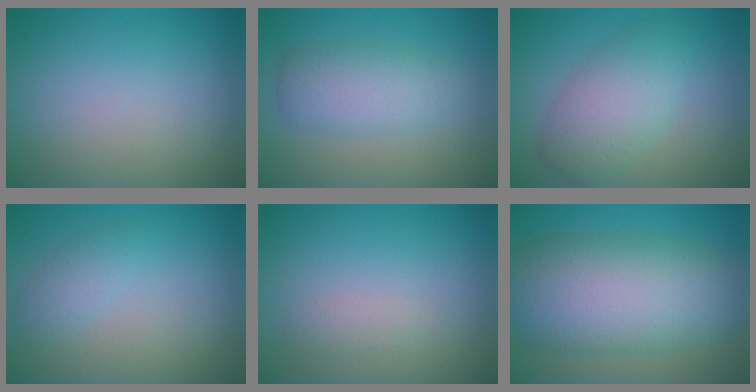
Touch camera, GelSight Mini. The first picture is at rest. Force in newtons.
{"total": 3.9, "press": 3.9, "slide": 0.0}
{"total": 4.5, "press": 4.5, "slide": 0.1}
{"total": 1.6, "press": 1.6, "slide": 0.0}
{"total": 0.8, "press": 0.8, "slide": 0.0}
{"total": 11.4, "press": 11.4, "slide": 0.5}